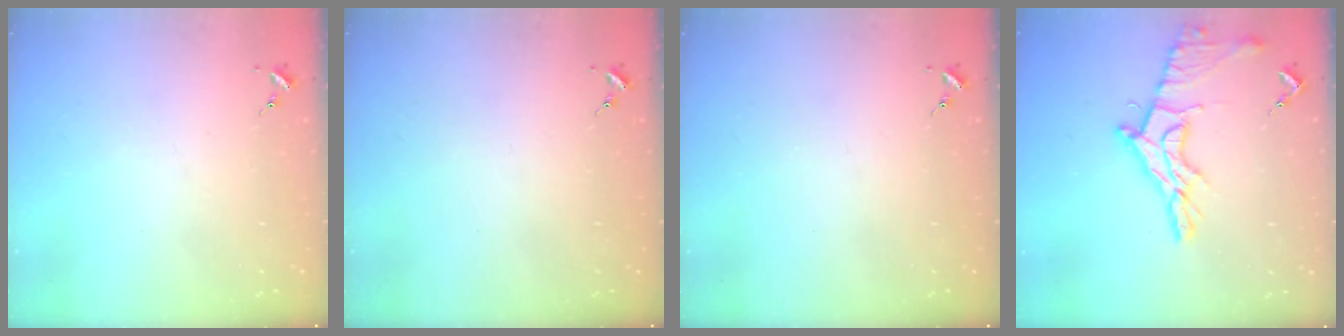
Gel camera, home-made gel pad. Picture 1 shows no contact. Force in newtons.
{"total": 0.0}
{"total": 0.0}
{"total": 15.4, "press": 15.3, "slide": 1.3}